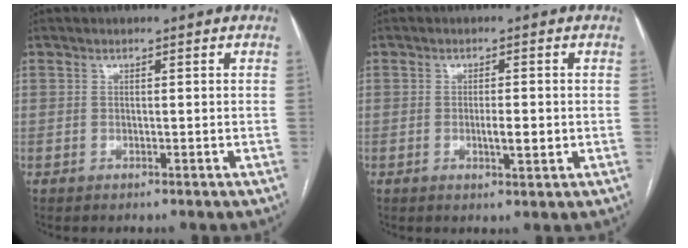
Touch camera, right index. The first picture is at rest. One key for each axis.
{"total": 3.0, "fx": -0.4, "fy": 0.7, "fz": 2.9, "tx": -0.049, "ty": -0.002, "tz": -0.005}